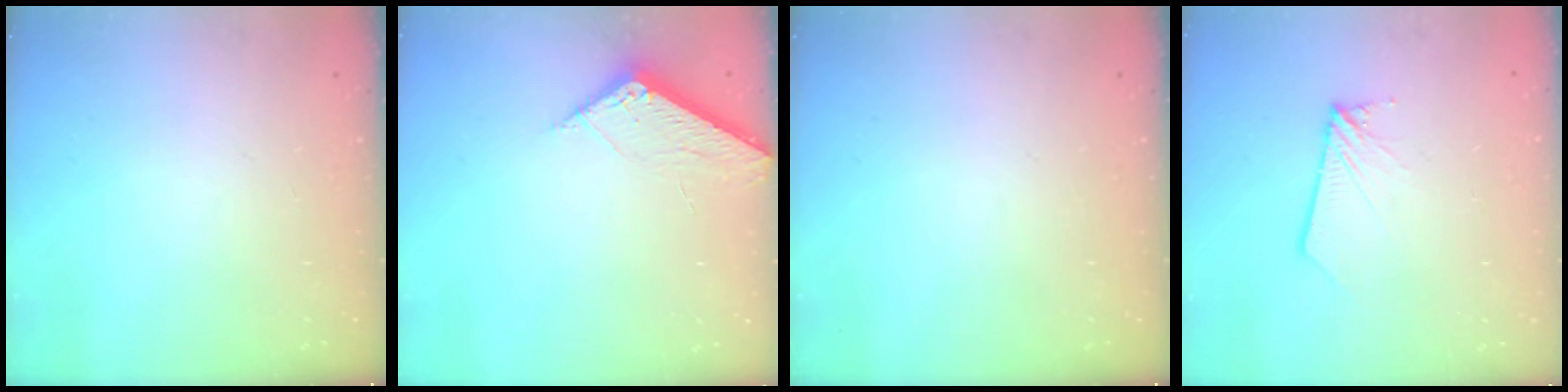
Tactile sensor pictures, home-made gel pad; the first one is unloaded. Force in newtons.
{"total": 5.8, "press": 5.8, "slide": 0.6}
{"total": 0.0}
{"total": 2.8, "press": 2.8, "slide": 0.3}